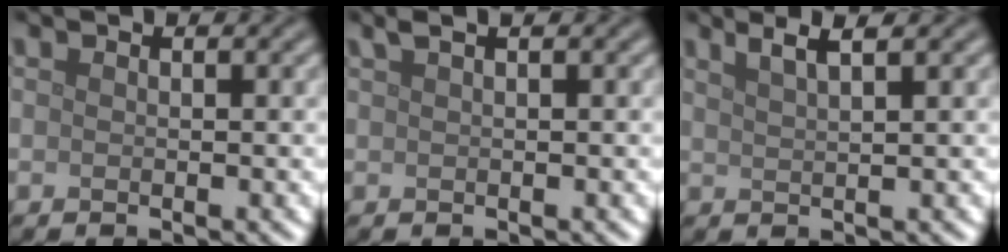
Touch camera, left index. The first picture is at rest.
{"total": 1.6, "force": [0.9, 0.5, 1.2], "torque": [-0.019, 0.005, 0.012]}
{"total": 2.9, "force": [2.0, 0.7, 2.0], "torque": [-0.013, 0.013, 0.016]}